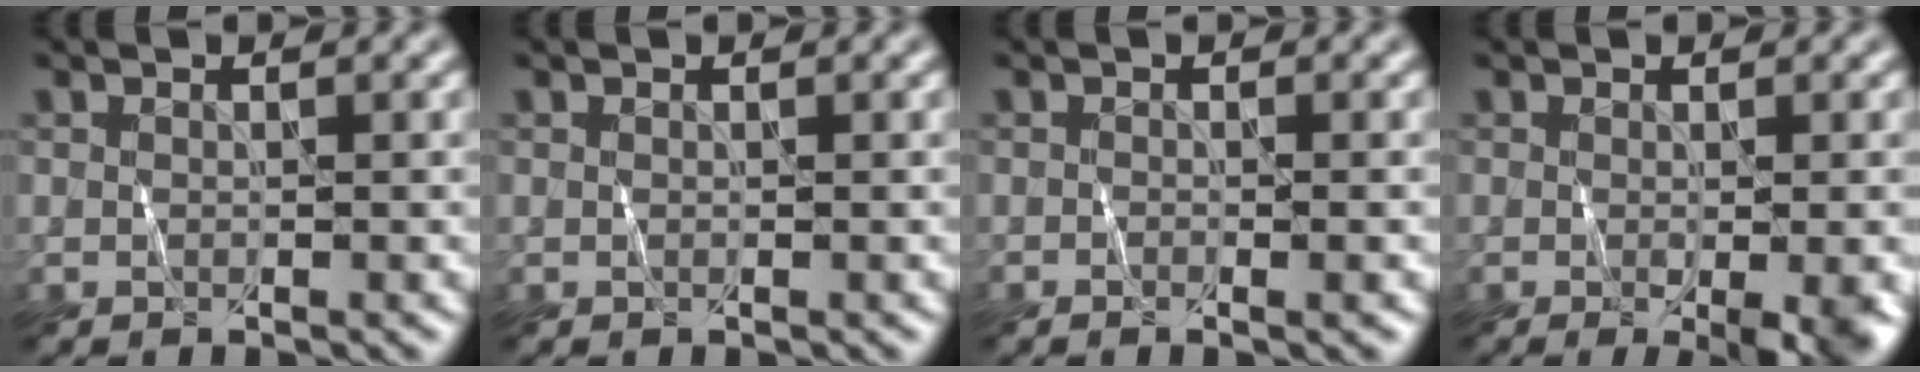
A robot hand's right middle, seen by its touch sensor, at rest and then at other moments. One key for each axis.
{"total": 0.0}
{"total": 0.7, "fx": -0.3, "fy": 0.1, "fz": 0.6, "tx": 0.000, "ty": 0.001, "tz": -0.007}
{"total": 4.3, "fx": -1.0, "fy": 1.1, "fz": 4.0, "tx": -0.042, "ty": -0.009, "tz": -0.006}